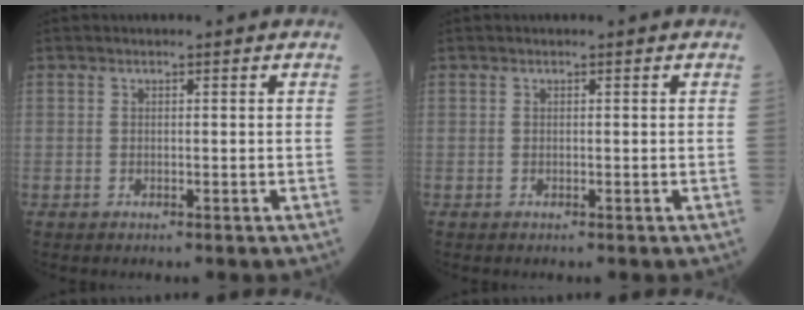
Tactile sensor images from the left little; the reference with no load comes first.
{"total": 0.0}